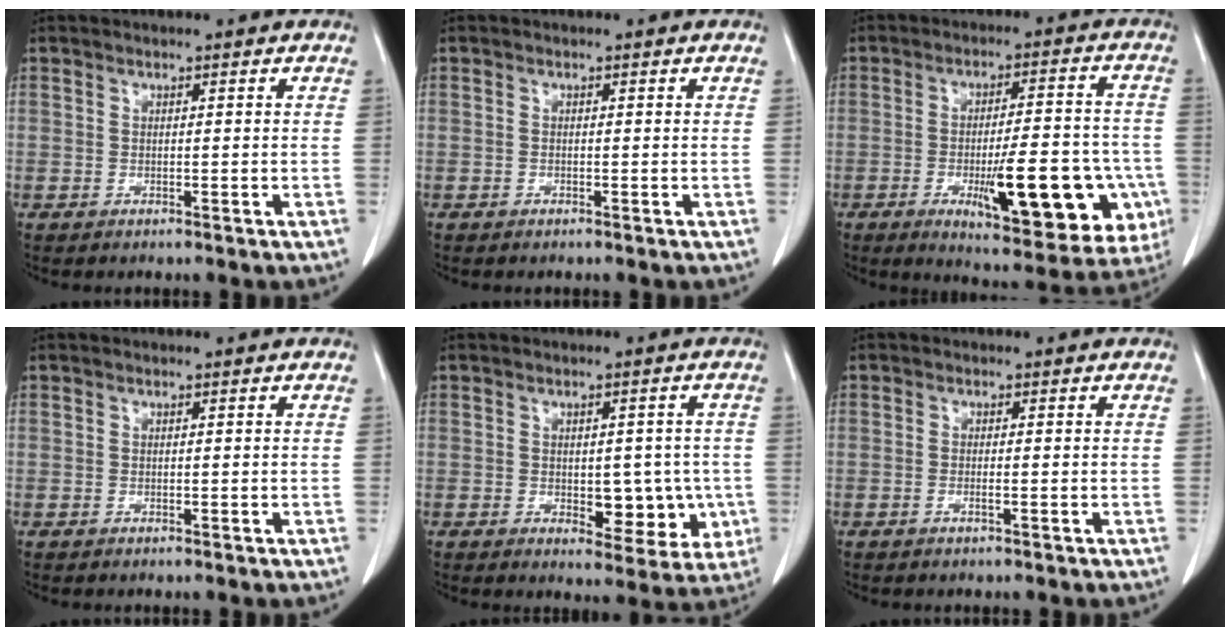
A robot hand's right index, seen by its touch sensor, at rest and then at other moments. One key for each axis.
{"total": 0.0}
{"total": 18.2, "fx": -5.6, "fy": 4.7, "fz": 16.7, "tx": -0.171, "ty": 0.006, "tz": -0.060}
{"total": 0.0}
{"total": 7.8, "fx": -1.1, "fy": 4.2, "fz": 6.4, "tx": -0.062, "ty": 0.005, "tz": -0.002}
{"total": 0.8, "fx": -0.3, "fy": 0.0, "fz": 0.7, "tx": -0.015, "ty": -0.001, "tz": -0.006}